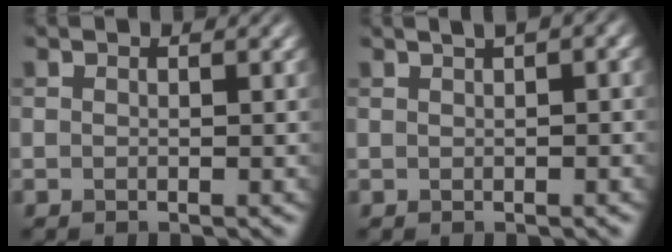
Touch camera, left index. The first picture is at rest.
{"total": 4.2, "force": [2.1, 1.6, 3.3], "torque": [-0.035, 0.026, 0.017]}